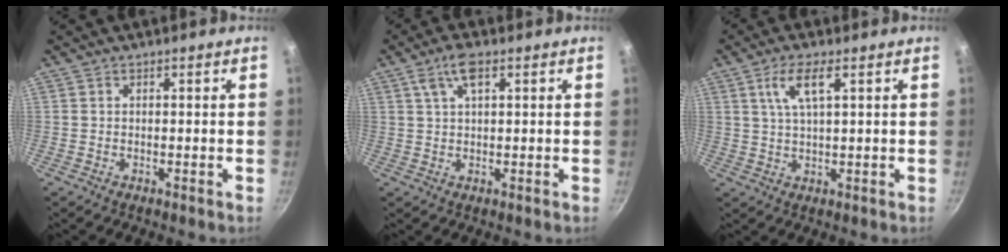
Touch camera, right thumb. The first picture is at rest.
{"total": 4.7, "force": [2.1, 1.8, 3.9], "torque": [-0.072, 0.006, 0.038]}
{"total": 6.1, "force": [2.5, 1.6, 5.4], "torque": [-0.107, 0.000, 0.052]}